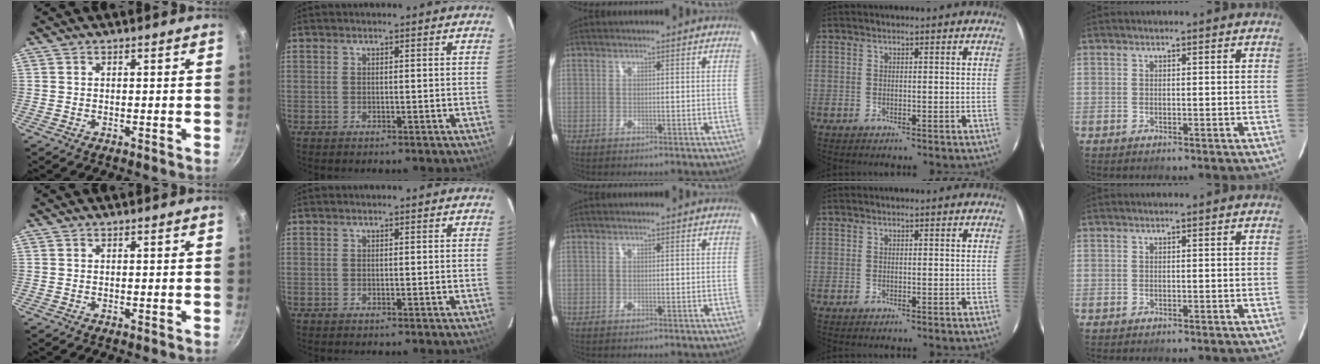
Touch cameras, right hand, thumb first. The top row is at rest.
{}